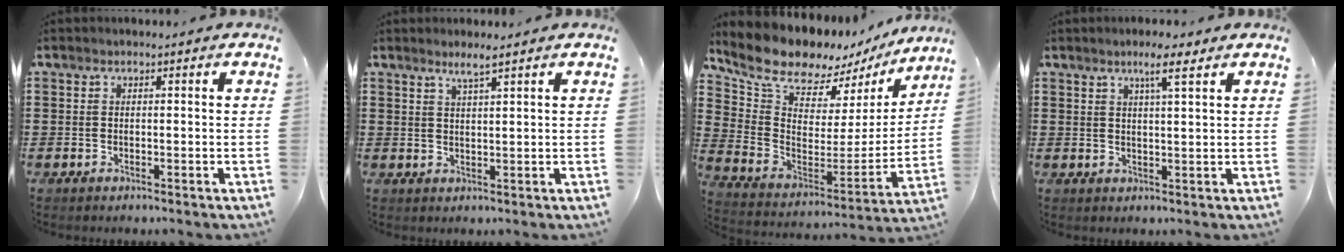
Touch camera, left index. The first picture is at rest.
{"total": 2.5, "force": [2.0, -0.1, 1.6], "torque": [-0.033, 0.000, 0.035]}
{"total": 10.6, "force": [9.6, 3.4, 3.0], "torque": [-0.106, -0.069, 0.170]}
{"total": 4.4, "force": [3.0, 0.3, 3.2], "torque": [-0.062, 0.000, 0.048]}